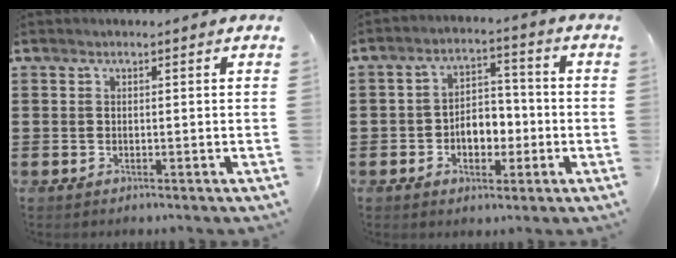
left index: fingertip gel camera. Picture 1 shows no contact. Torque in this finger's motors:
{"motor_torque": [0.39, 0.21, 0.41, 0.10]}